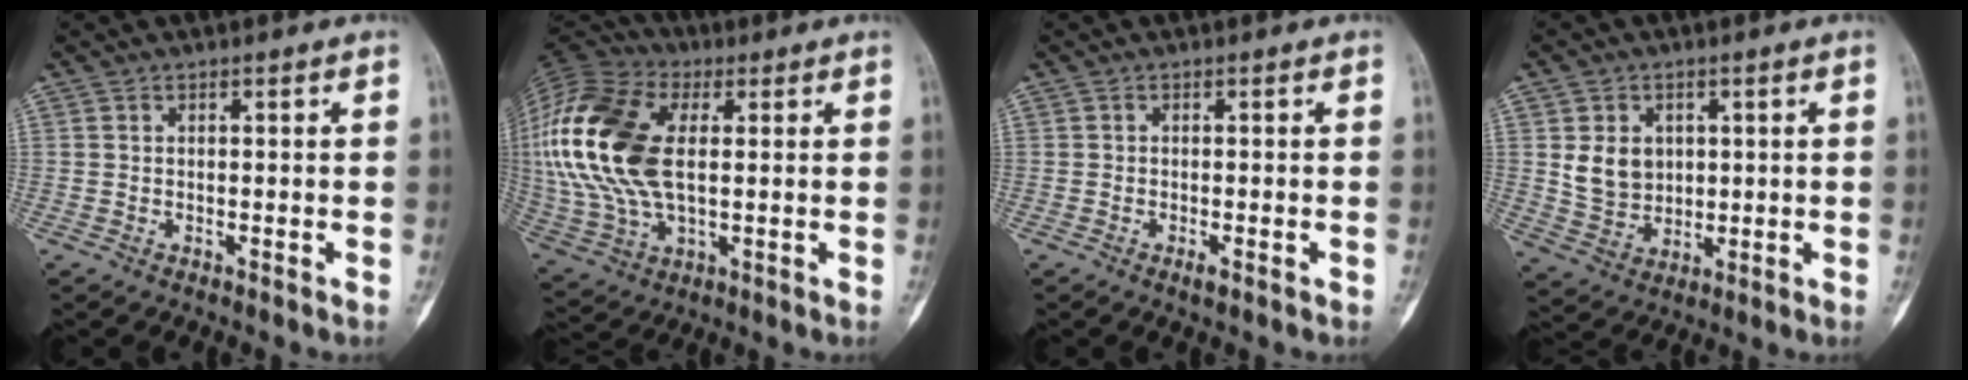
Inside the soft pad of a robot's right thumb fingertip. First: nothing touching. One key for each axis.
{"total": 22.6, "fx": 3.0, "fy": 12.8, "fz": 18.4, "tx": -0.405, "ty": 0.003, "tz": 0.049}
{"total": 1.6, "fx": -0.7, "fy": 0.5, "fz": 1.3, "tx": -0.016, "ty": 0.000, "tz": -0.009}
{"total": 7.4, "fx": 1.6, "fy": 6.2, "fz": 3.8, "tx": -0.037, "ty": -0.012, "tz": 0.041}